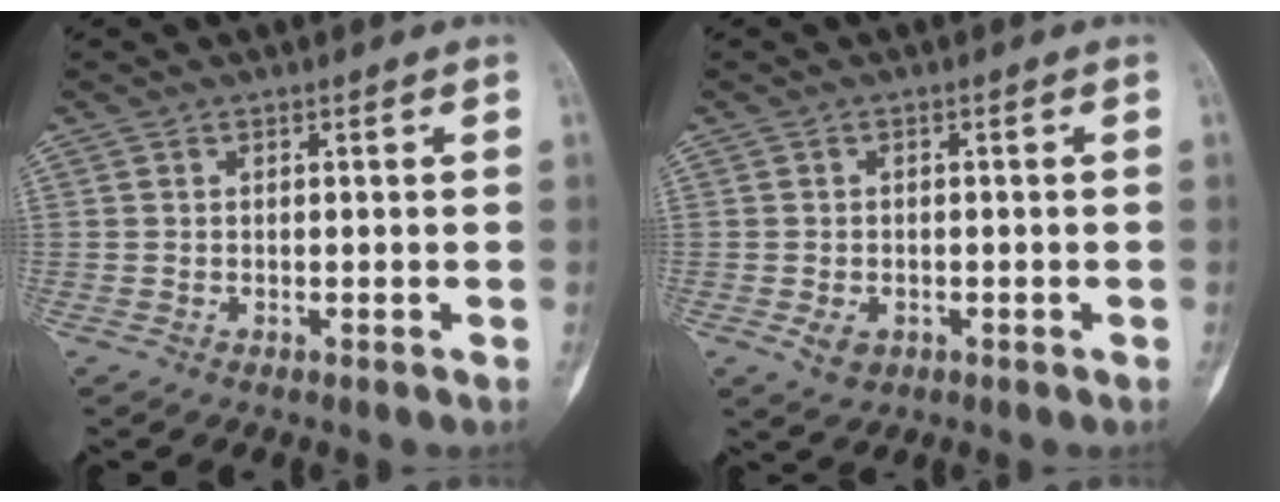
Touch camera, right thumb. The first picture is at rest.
{"total": 2.9, "force": [-1.1, 2.1, 1.7], "torque": [-0.022, 0.001, -0.011]}